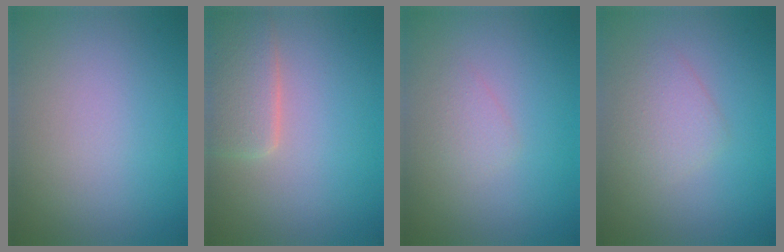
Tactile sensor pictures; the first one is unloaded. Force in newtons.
{"total": 3.7, "press": 3.7, "slide": 0.2}
{"total": 1.1, "press": 1.1, "slide": 0.0}
{"total": 2.1, "press": 2.1, "slide": 0.0}